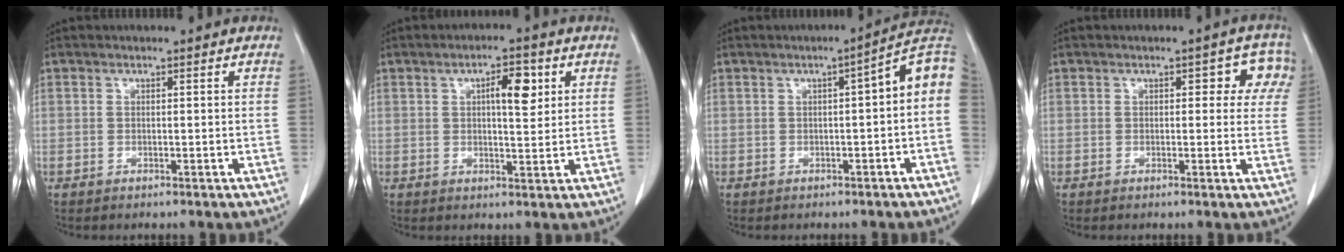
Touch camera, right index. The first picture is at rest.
{"total": 5.4, "force": [1.8, 1.6, 4.8], "torque": [-0.077, 0.003, 0.028]}
{"total": 7.4, "force": [-0.1, 1.2, 7.3], "torque": [-0.089, 0.026, -0.008]}
{"total": 4.8, "force": [1.6, 2.8, 3.5], "torque": [-0.017, 0.022, 0.011]}